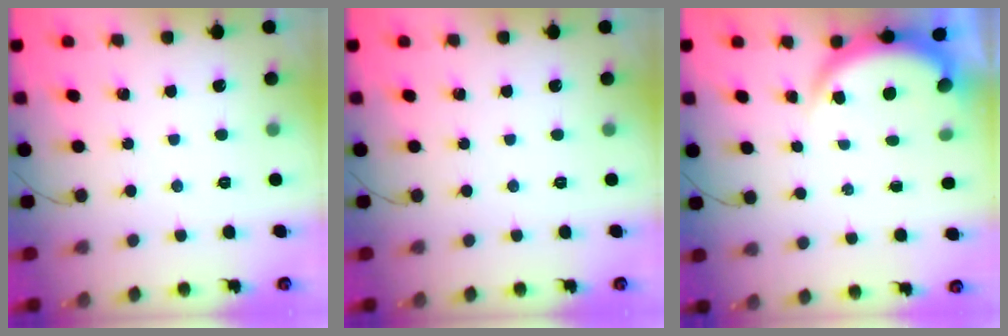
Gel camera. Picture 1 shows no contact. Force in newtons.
{"total": 0.0}
{"total": 3.2, "press": 3.1, "slide": 0.5}